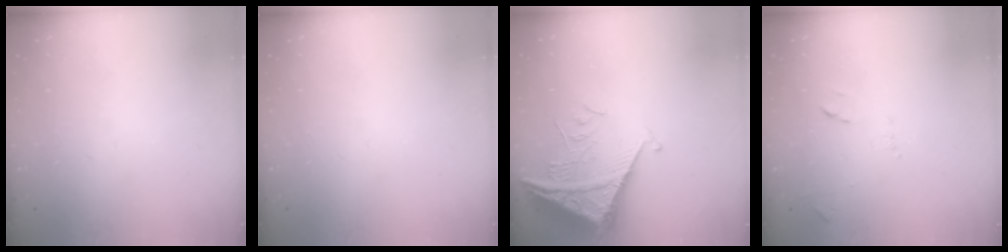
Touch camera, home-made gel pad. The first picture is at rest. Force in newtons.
{"total": 0.0}
{"total": 8.5, "press": 8.5, "slide": 0.8}
{"total": 7.8, "press": 7.8, "slide": 0.6}